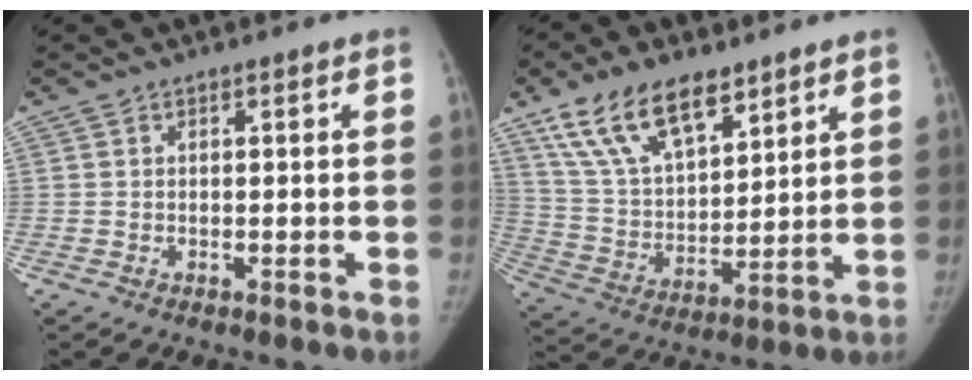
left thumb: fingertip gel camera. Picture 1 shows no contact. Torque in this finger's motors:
{"motor_torque": [0.18, 0.21, 1.34, -1.43, 0.36]}